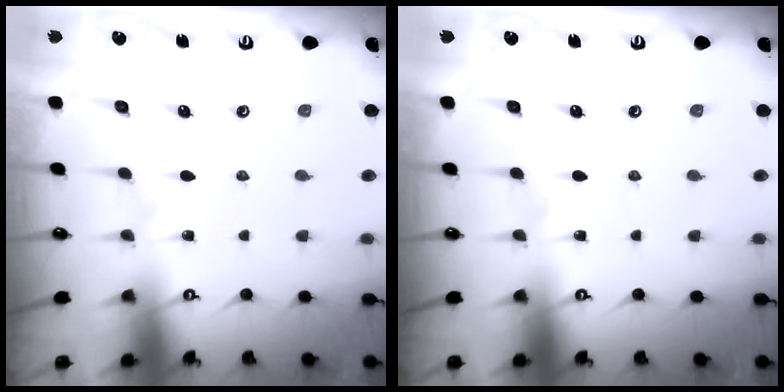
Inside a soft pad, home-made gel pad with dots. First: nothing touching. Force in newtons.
{"total": 0.0}